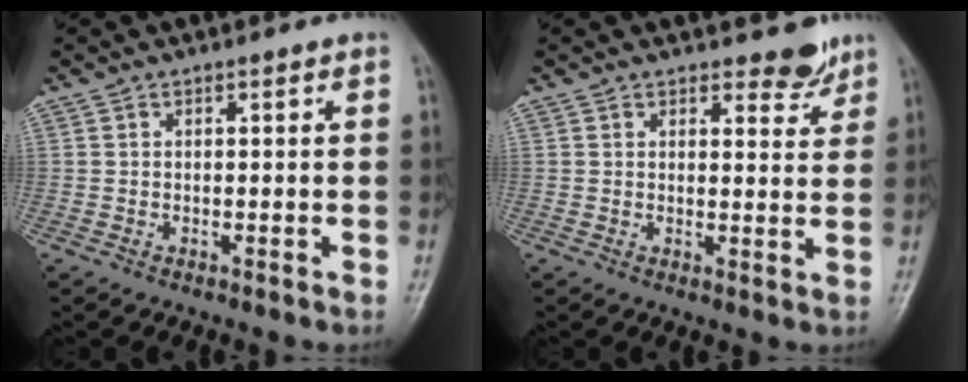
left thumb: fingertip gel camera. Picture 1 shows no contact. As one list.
[{"total": 3.5, "force": [3.1, 1.5, 1.0], "torque": [0.006, -0.025, 0.040]}]